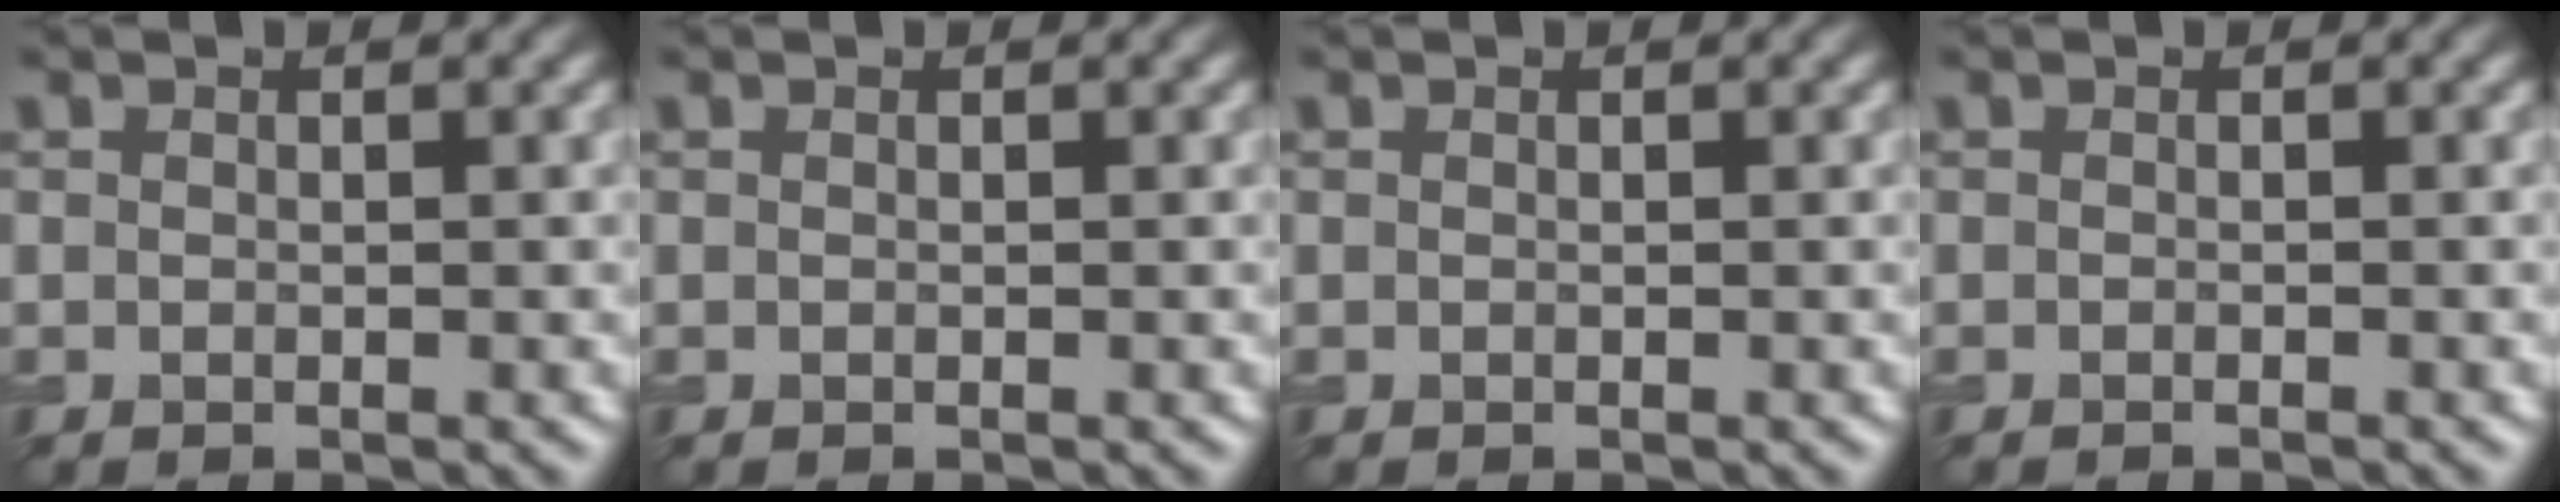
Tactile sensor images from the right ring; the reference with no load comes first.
{"total": 0.0}
{"total": 0.0}
{"total": 0.7, "force": [-0.6, 0.1, 0.3], "torque": [0.000, -0.002, -0.012]}